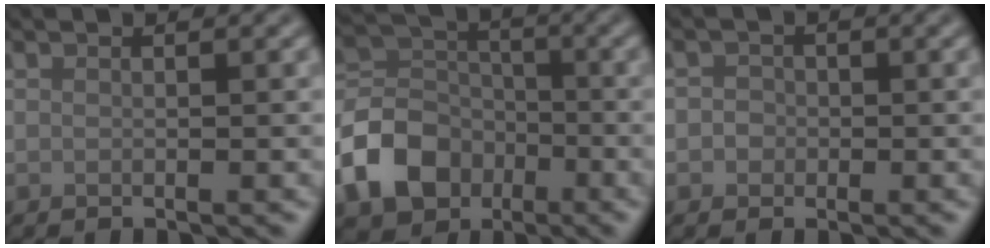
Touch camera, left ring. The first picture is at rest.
{"total": 7.5, "force": [-3.5, 5.7, 3.4], "torque": [-0.068, 0.001, -0.080]}
{"total": 1.4, "force": [-0.1, 1.4, 0.3], "torque": [0.013, 0.000, -0.011]}